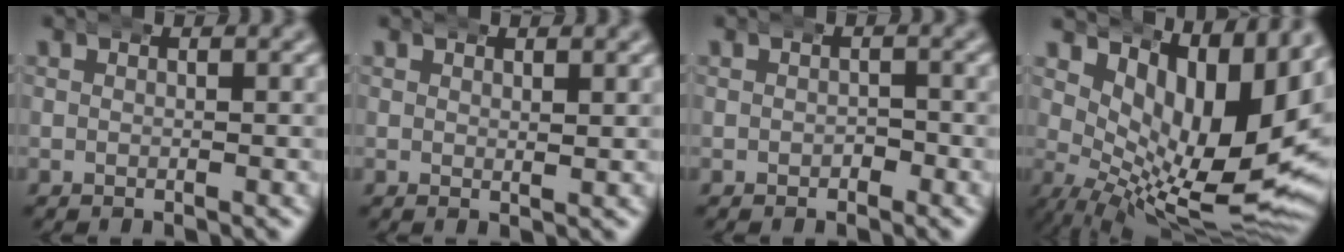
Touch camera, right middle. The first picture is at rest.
{"total": 1.4, "force": [1.3, -0.1, 0.3], "torque": [0.000, 0.000, 0.022]}
{"total": 0.6, "force": [-0.5, 0.3, 0.0], "torque": [-0.004, -0.009, -0.005]}
{"total": 13.0, "force": [1.8, 5.9, 11.5], "torque": [-0.165, -0.027, 0.045]}